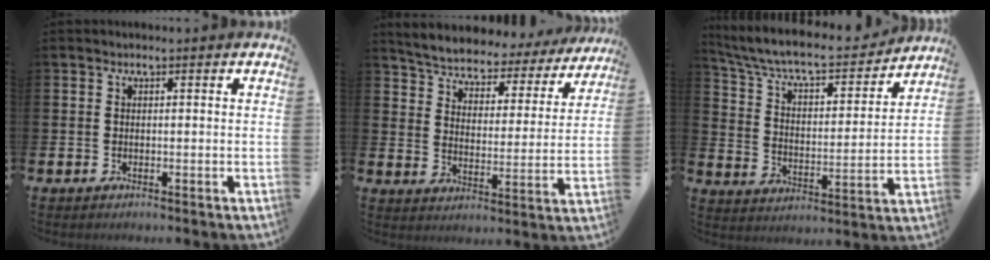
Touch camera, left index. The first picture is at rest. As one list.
[{"total": 4.5, "force": [4.4, 1.0, 0.4], "torque": [-0.040, -0.041, 0.069]}, {"total": 8.3, "force": [7.5, 1.8, 3.0], "torque": [-0.093, -0.054, 0.125]}]